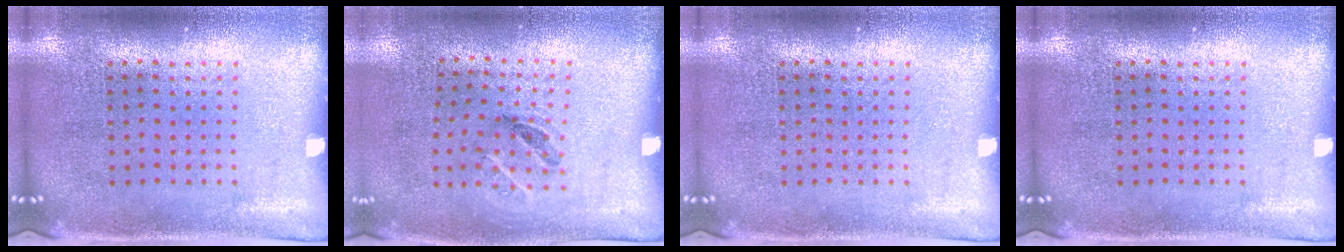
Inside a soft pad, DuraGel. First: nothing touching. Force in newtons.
{"total": 1.2, "press": 0.7, "slide": 1.0}
{"total": 0.0}
{"total": 0.0}